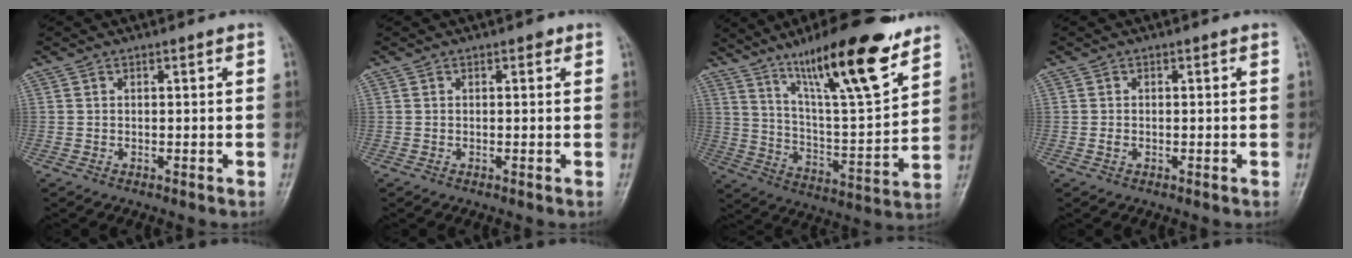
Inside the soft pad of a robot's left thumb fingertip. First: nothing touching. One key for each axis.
{"total": 0.9, "fx": 0.4, "fy": 0.5, "fz": 0.5, "tx": 0.001, "ty": 0.000, "tz": 0.001}
{"total": 20.9, "fx": 13.9, "fy": 4.1, "fz": 15.1, "tx": -0.220, "ty": -0.067, "tz": 0.234}
{"total": 0.8, "fx": -0.2, "fy": 0.6, "fz": 0.5, "tx": -0.008, "ty": 0.000, "tz": -0.005}